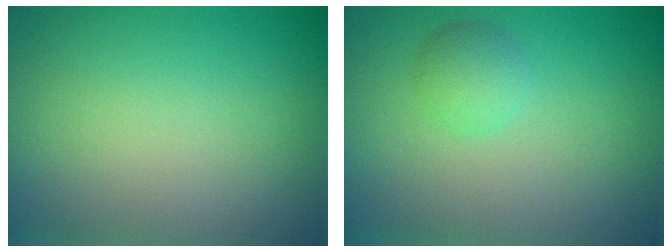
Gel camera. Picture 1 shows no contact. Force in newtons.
{"total": 1.7, "press": 1.7, "slide": 0.1}